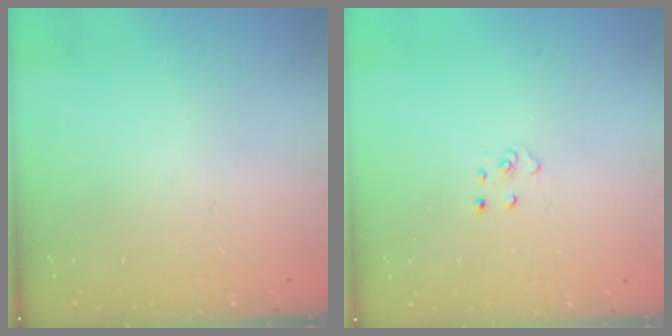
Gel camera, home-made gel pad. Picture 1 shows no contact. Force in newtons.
{"total": 3.2, "press": 3.2, "slide": 0.3}